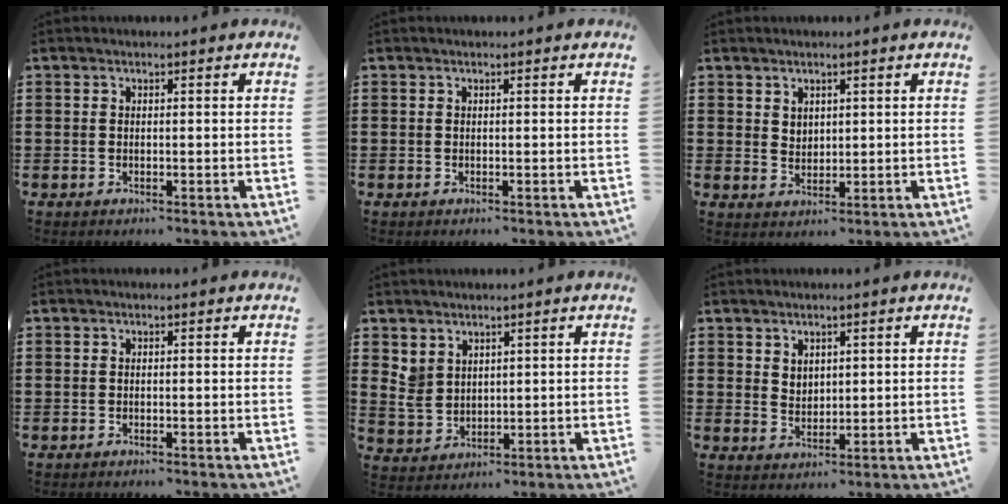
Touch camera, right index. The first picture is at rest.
{"total": 0.0}
{"total": 2.2, "force": [1.6, 1.4, 0.3], "torque": [-0.010, 0.006, 0.032]}
{"total": 0.0}
{"total": 3.7, "force": [2.2, 2.8, 1.2], "torque": [-0.042, 0.005, 0.040]}
{"total": 2.4, "force": [1.8, 1.6, 0.3], "torque": [-0.013, 0.007, 0.035]}